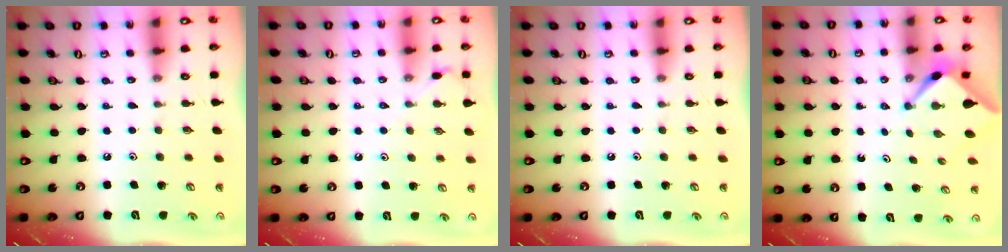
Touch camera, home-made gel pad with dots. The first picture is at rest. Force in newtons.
{"total": 5.2, "press": 5.1, "slide": 0.9}
{"total": 0.0}
{"total": 2.5, "press": 2.5, "slide": 0.3}